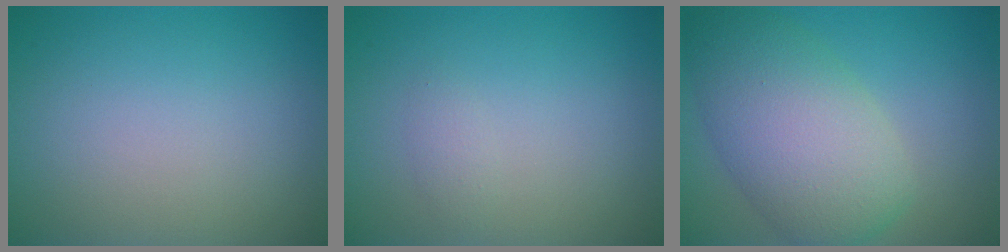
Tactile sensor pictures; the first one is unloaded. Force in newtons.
{"total": 0.9, "press": 0.9, "slide": 0.1}
{"total": 8.2, "press": 8.2, "slide": 0.2}